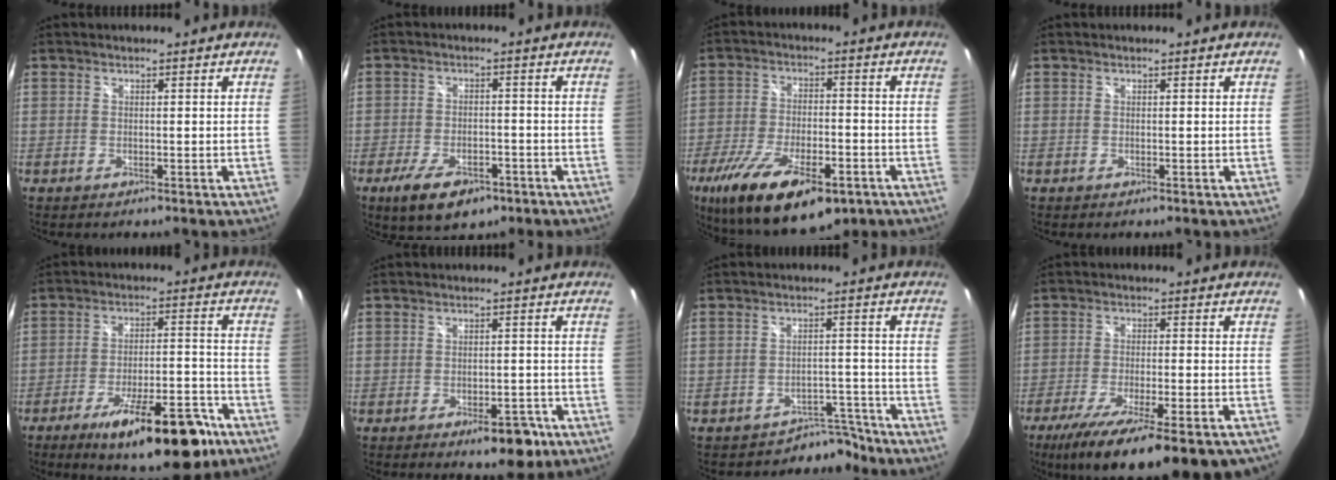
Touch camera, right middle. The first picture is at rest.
{"total": 9.4, "force": [-5.6, 4.4, 6.1], "torque": [-0.132, -0.015, -0.087]}
{"total": 20.6, "force": [-11.9, 8.2, 14.6], "torque": [-0.290, -0.048, -0.189]}
{"total": 0.0}
{"total": 17.9, "force": [-11.3, 5.2, 12.9], "torque": [-0.196, -0.014, -0.160]}
{"total": 6.1, "force": [-3.5, 3.0, 4.1], "torque": [-0.052, 0.006, -0.035]}
{"total": 5.2, "force": [-4.6, 2.3, -0.7], "torque": [0.020, 0.028, -0.065]}
{"total": 20.1, "force": [-14.3, 4.1, 13.5], "torque": [-0.240, -0.067, -0.217]}